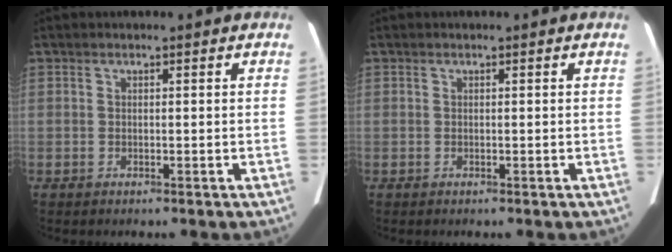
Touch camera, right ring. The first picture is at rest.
{"total": 0.0}